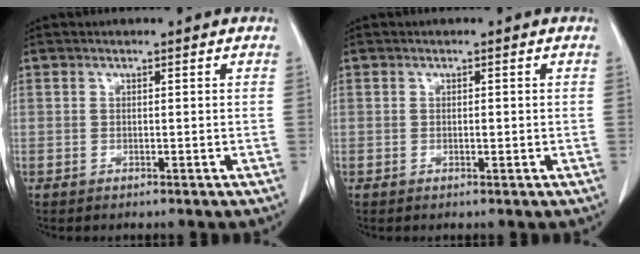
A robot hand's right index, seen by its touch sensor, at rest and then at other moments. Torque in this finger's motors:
{"motor_torque": [-0.12, 0.24, -0.05, -0.01]}